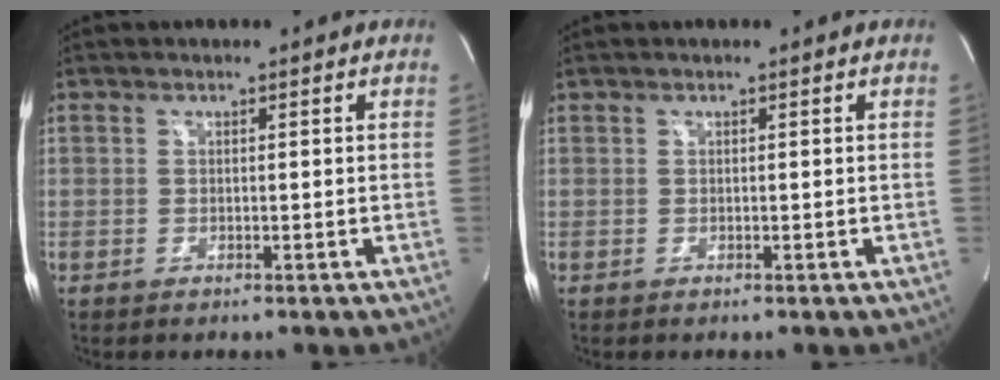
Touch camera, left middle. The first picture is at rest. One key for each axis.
{"total": 0.0}